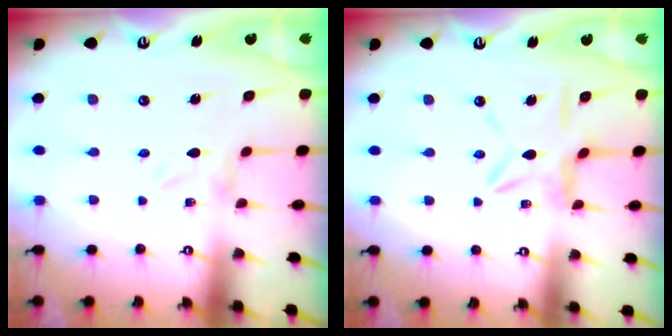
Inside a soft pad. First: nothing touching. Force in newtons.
{"total": 7.6, "press": 7.6, "slide": 0.6}